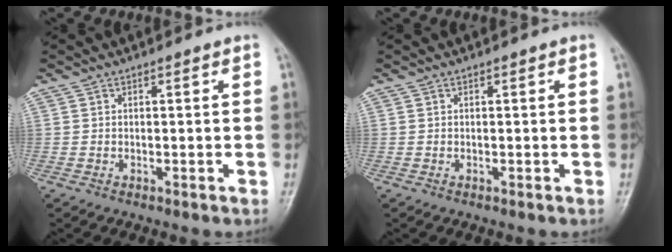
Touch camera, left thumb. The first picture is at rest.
{"total": 0.0}